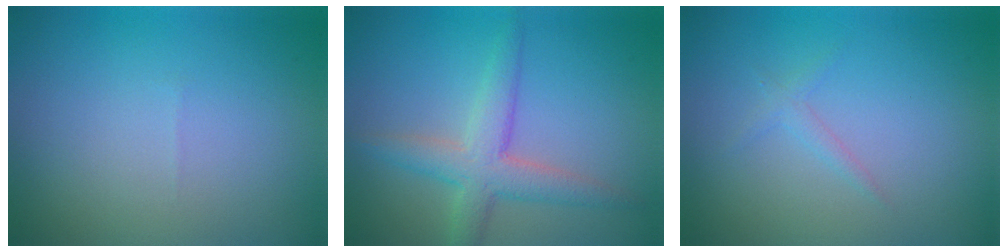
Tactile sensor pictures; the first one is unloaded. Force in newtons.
{"total": 4.1, "press": 4.1, "slide": 0.1}
{"total": 1.0, "press": 1.0, "slide": 0.0}